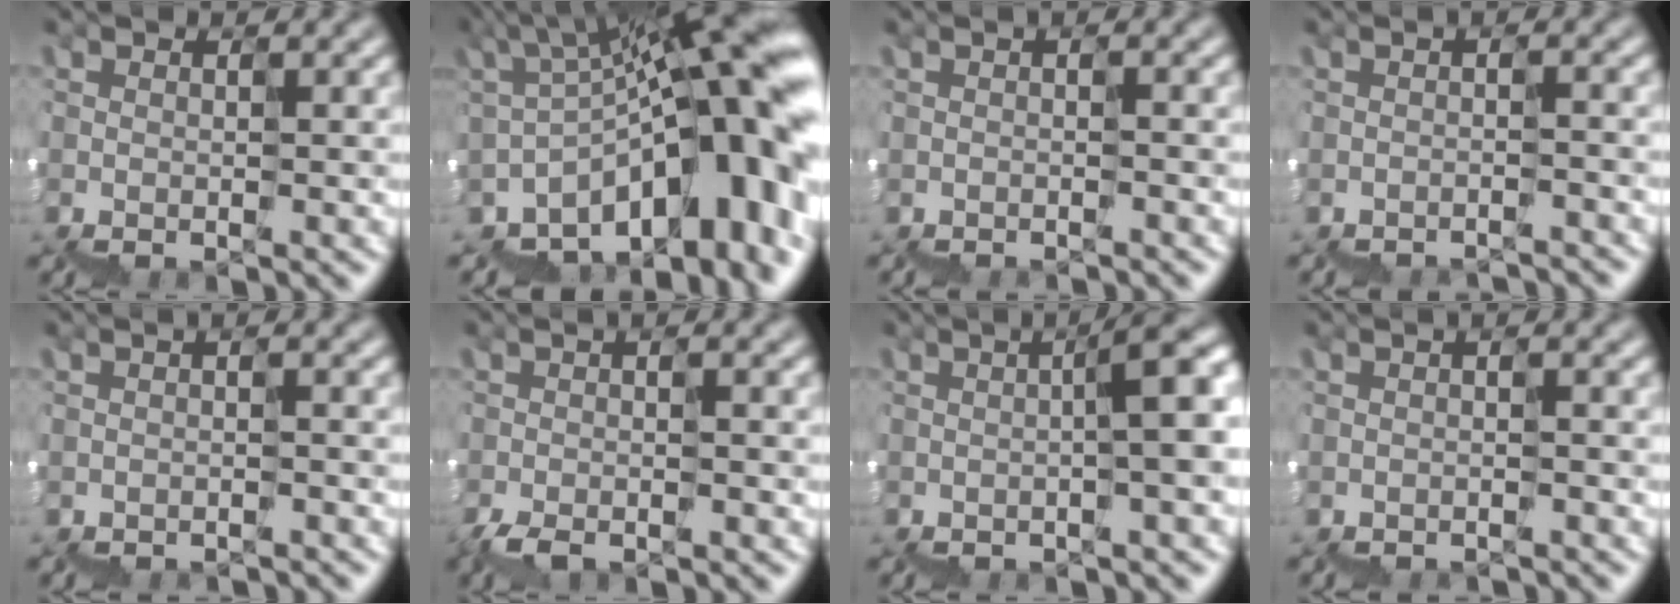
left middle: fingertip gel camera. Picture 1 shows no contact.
{"total": 16.4, "force": [-2.6, 6.3, 14.9], "torque": [-0.193, 0.019, -0.026]}
{"total": 1.4, "force": [-1.4, 0.0, 0.0], "torque": [0.007, -0.001, -0.014]}
{"total": 3.8, "force": [-3.8, 0.5, 0.4], "torque": [0.002, 0.012, -0.042]}
{"total": 2.2, "force": [-2.2, 0.3, 0.4], "torque": [0.010, 0.005, -0.019]}
{"total": 1.4, "force": [-1.4, -0.1, 0.1], "torque": [-0.008, 0.003, -0.027]}
{"total": 5.4, "force": [0.2, 1.3, 5.3], "torque": [-0.047, 0.015, -0.005]}
{"total": 2.1, "force": [-2.0, 0.2, 0.2], "torque": [0.010, 0.003, -0.019]}